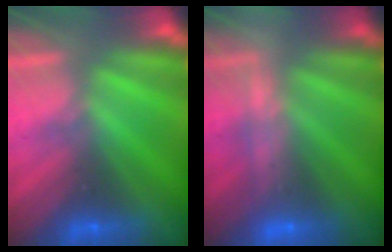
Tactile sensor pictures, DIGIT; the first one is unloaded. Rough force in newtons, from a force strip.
{"total": 2.3}